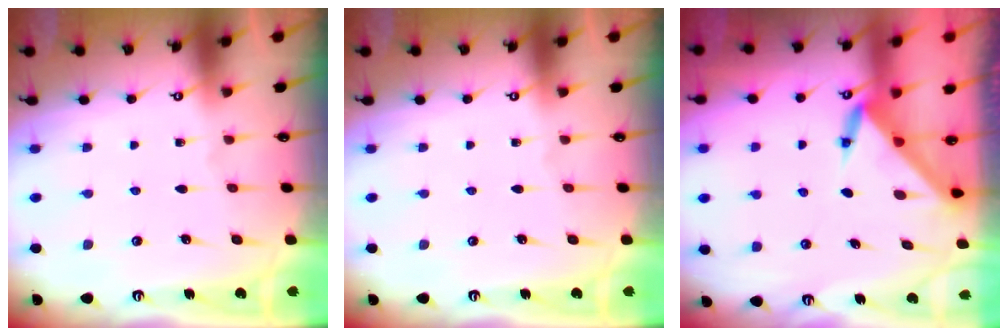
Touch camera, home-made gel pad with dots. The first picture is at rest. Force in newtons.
{"total": 0.0}
{"total": 3.4, "press": 3.4, "slide": 0.1}